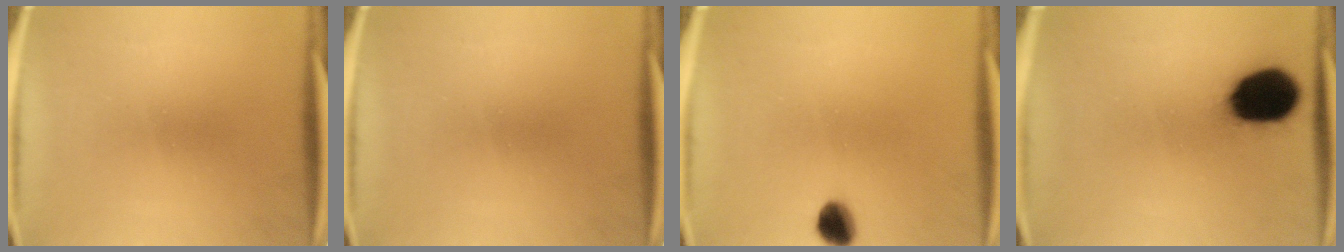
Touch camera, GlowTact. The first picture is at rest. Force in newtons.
{"total": 0.0}
{"total": 4.7}
{"total": 17.9}